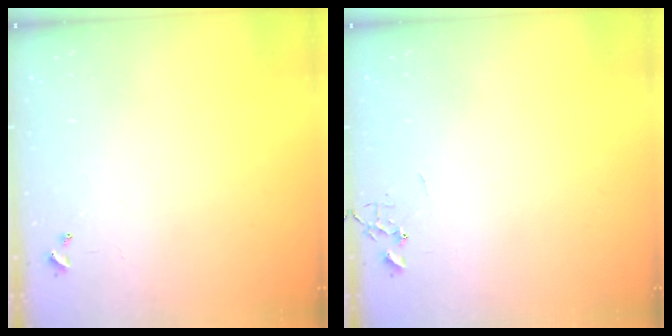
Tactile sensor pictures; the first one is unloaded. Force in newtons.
{"total": 0.0}